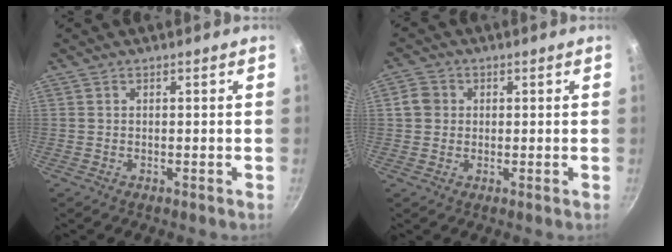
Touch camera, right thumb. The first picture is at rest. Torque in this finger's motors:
{"motor_torque": [-0.81, 0.26, 0.20, -0.27, 0.04]}